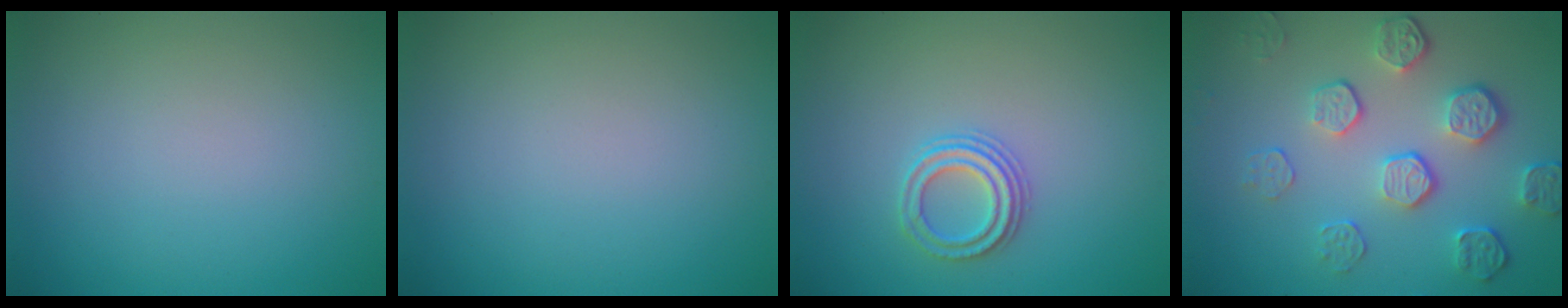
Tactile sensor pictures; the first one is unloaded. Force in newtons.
{"total": 0.0}
{"total": 2.3, "press": 2.2, "slide": 0.8}
{"total": 5.2, "press": 3.7, "slide": 3.6}